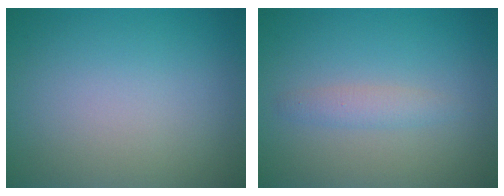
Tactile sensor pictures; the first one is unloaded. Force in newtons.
{"total": 1.5, "press": 1.5, "slide": 0.0}